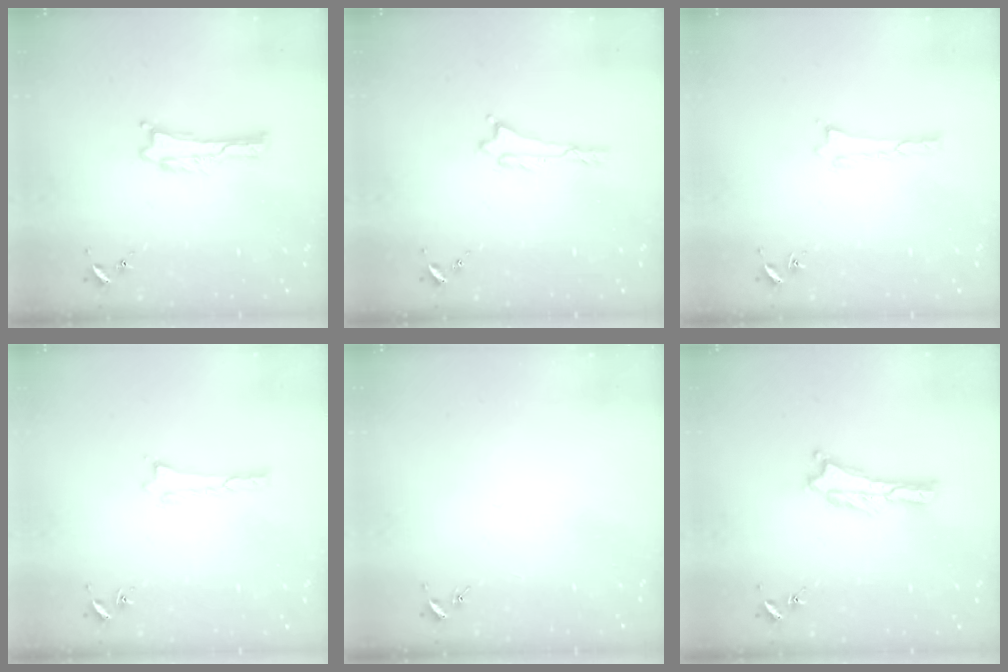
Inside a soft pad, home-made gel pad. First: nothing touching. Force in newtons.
{"total": 0.0}
{"total": 0.0}
{"total": 0.0}
{"total": 0.0}
{"total": 0.7, "press": 0.7, "slide": 0.2}